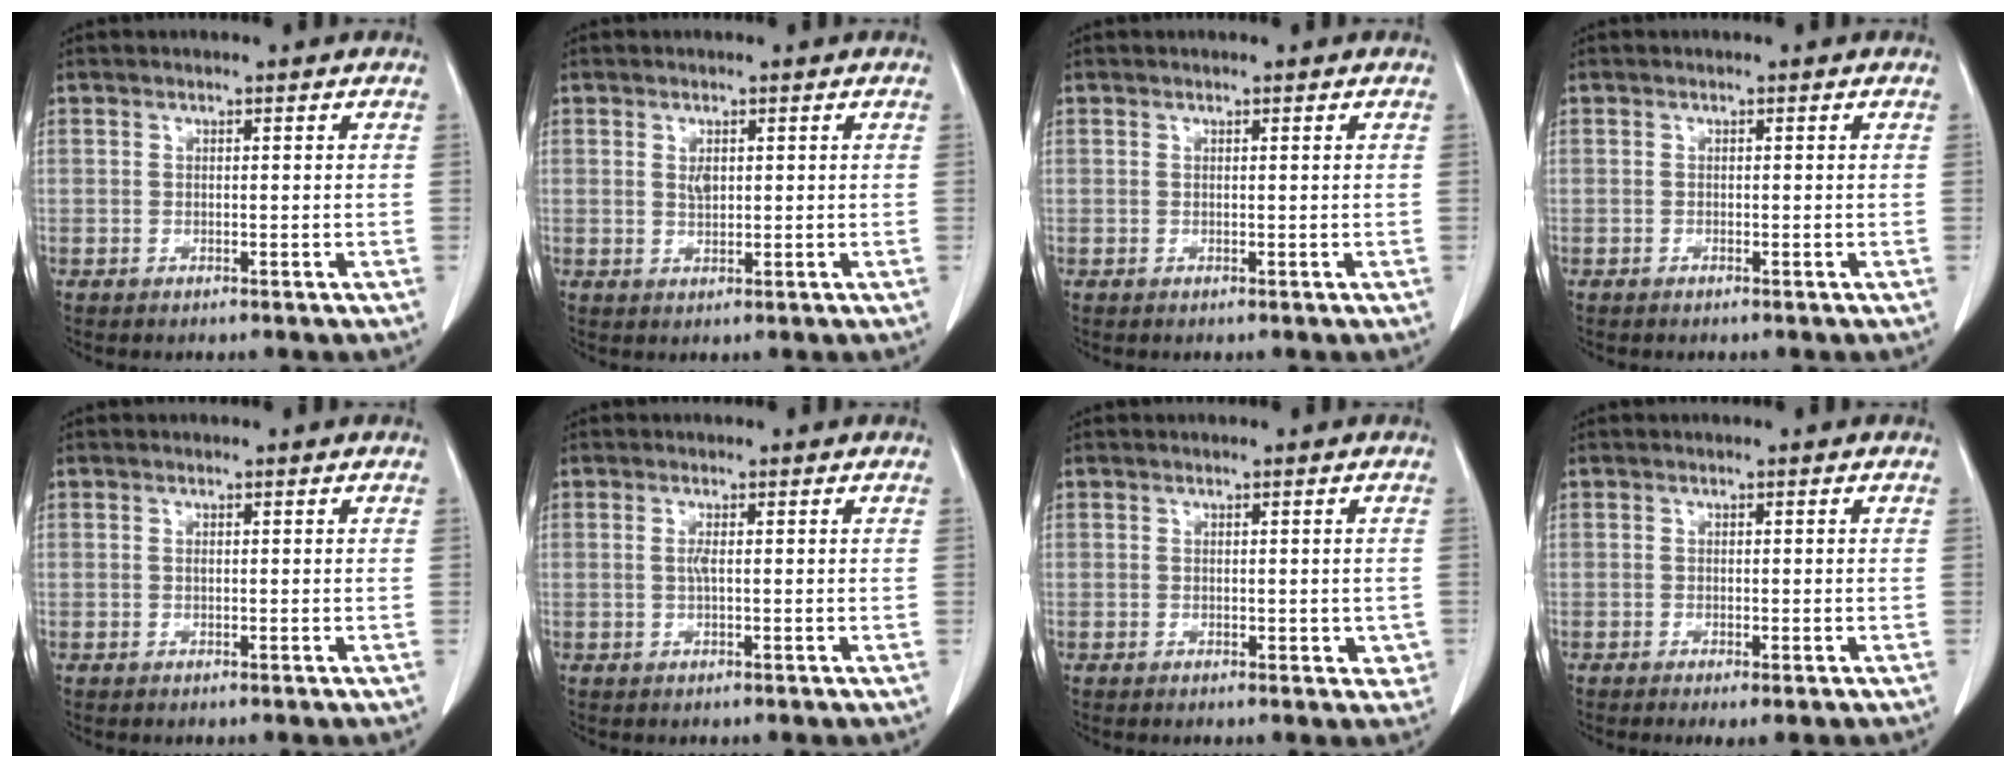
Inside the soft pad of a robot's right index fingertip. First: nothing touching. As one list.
[{"total": 1.7, "force": [0.5, 0.8, 1.3], "torque": [-0.025, -0.002, 0.013]}, {"total": 0.0}, {"total": 0.0}, {"total": 0.0}, {"total": 1.2, "force": [0.1, 0.0, 1.1], "torque": [-0.029, 0.000, 0.001]}, {"total": 2.6, "force": [-0.3, 1.8, 1.8], "torque": [-0.005, 0.006, -0.001]}, {"total": 1.8, "force": [-1.0, 0.2, 1.5], "torque": [-0.020, -0.007, -0.012]}]